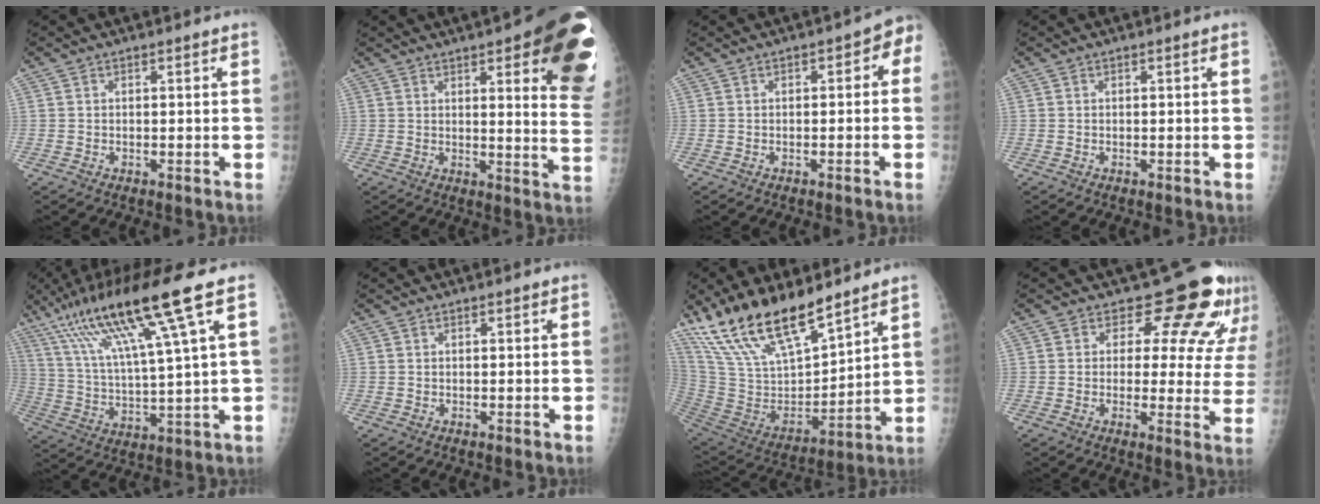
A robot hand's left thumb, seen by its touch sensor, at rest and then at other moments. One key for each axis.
{"total": 18.8, "fx": 9.7, "fy": 5.6, "fz": 15.1, "tx": -0.143, "ty": -0.057, "tz": 0.105}
{"total": 3.7, "fx": -0.8, "fy": 2.3, "fz": 2.8, "tx": -0.013, "ty": 0.026, "tz": -0.019}
{"total": 0.0}
{"total": 18.0, "fx": 9.5, "fy": 0.5, "fz": 15.3, "tx": -0.290, "ty": -0.016, "tz": 0.173}
{"total": 0.0}
{"total": 21.9, "fx": 16.4, "fy": 7.6, "fz": 12.4, "tx": -0.199, "ty": -0.070, "tz": 0.319}
{"total": 14.6, "fx": 11.4, "fy": 7.5, "fz": 5.2, "tx": 0.004, "ty": -0.059, "tz": 0.104}